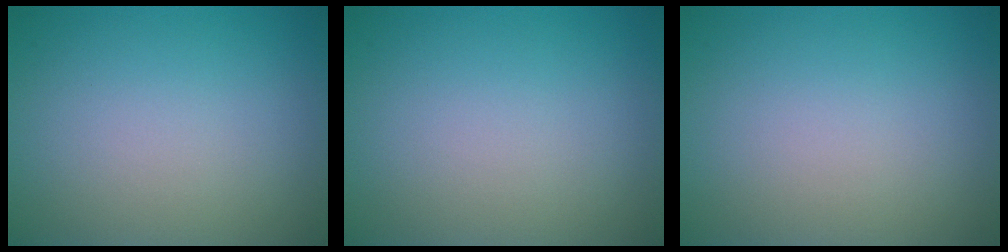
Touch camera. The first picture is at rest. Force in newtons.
{"total": 0.0}
{"total": 0.0}